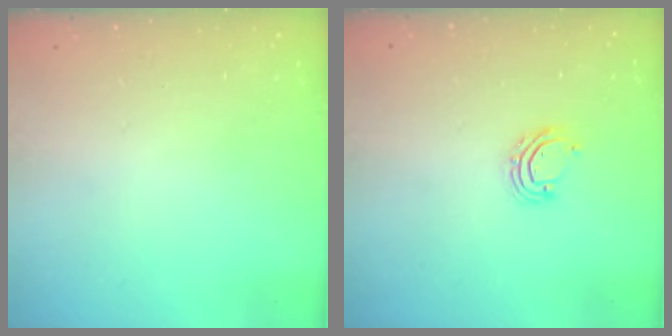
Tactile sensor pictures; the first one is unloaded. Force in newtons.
{"total": 5.6, "press": 5.6, "slide": 0.4}